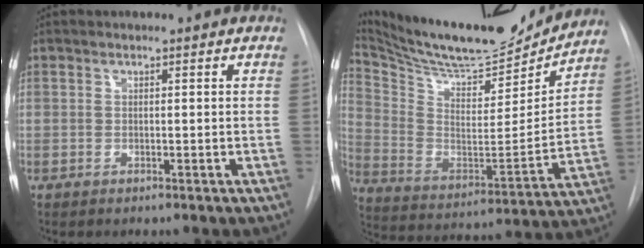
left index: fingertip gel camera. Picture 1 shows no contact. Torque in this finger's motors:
{"motor_torque": [0.76, -1.39, 0.20, 0.04]}